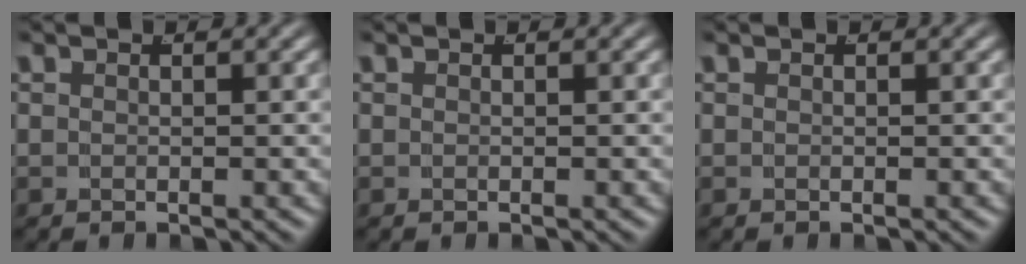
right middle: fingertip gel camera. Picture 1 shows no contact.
{"total": 0.0}
{"total": 0.0}